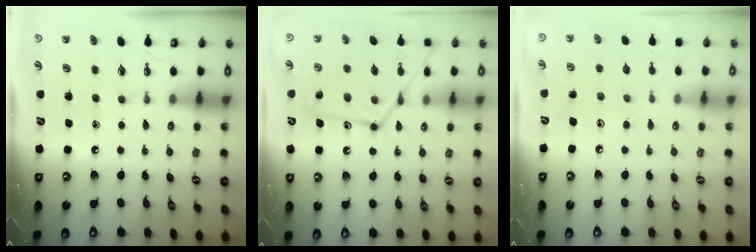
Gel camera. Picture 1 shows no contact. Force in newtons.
{"total": 16.2, "press": 16.2, "slide": 1.2}
{"total": 6.1, "press": 6.1, "slide": 0.3}